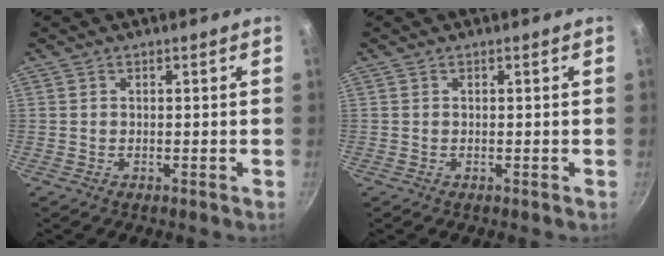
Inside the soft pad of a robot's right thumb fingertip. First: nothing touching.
{"total": 0.0}